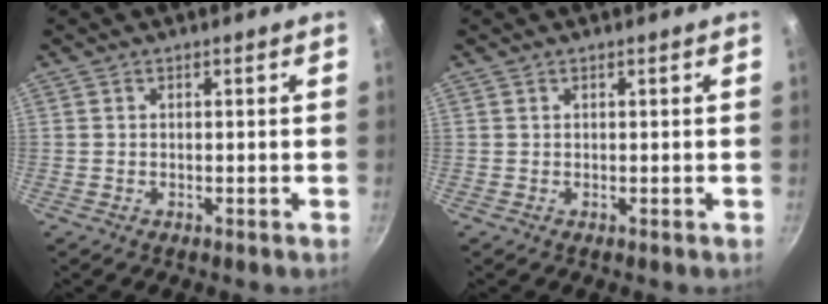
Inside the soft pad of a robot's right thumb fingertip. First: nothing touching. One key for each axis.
{"total": 0.0}